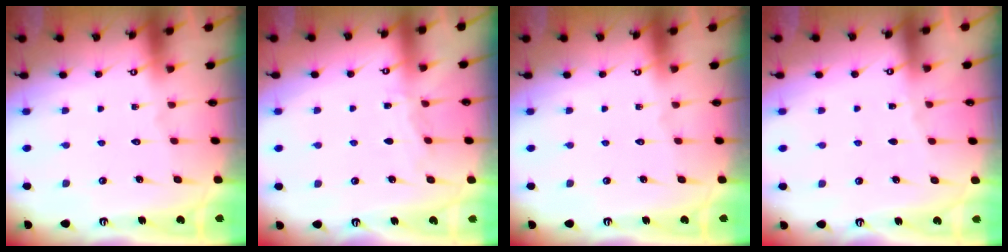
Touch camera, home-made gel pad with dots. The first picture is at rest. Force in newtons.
{"total": 4.9, "press": 4.9, "slide": 0.5}
{"total": 0.0}
{"total": 2.1, "press": 2.1, "slide": 0.4}